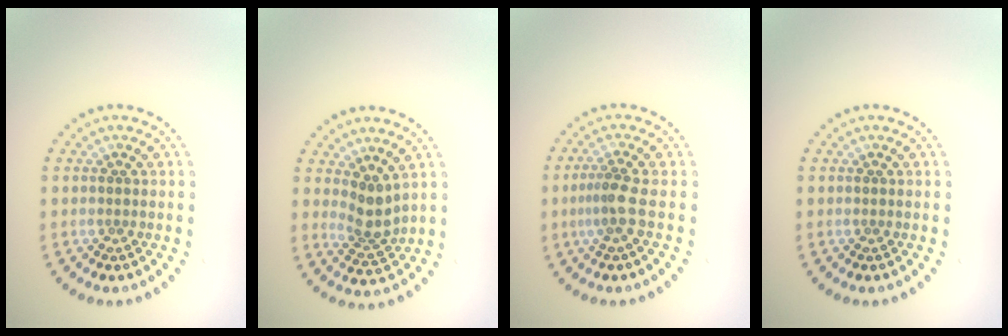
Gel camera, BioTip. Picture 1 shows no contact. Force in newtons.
{"total": 2.6, "press": 2.0, "slide": 1.7}
{"total": 2.2, "press": 1.7, "slide": 1.5}
{"total": 0.0}